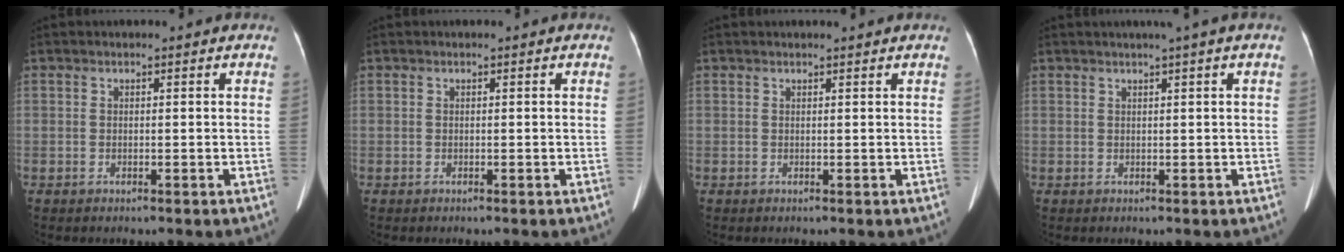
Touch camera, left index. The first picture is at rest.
{"total": 0.0}
{"total": 2.0, "force": [1.9, -0.2, 0.6], "torque": [-0.011, 0.010, 0.023]}
{"total": 2.3, "force": [1.5, -0.6, 1.7], "torque": [-0.025, 0.005, 0.026]}